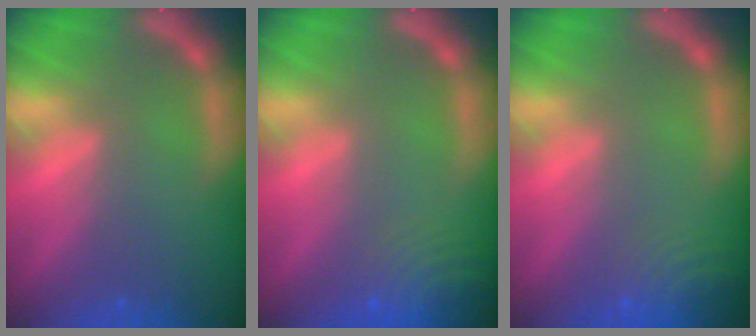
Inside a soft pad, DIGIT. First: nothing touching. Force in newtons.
{"total": 8.0}
{"total": 6.1}